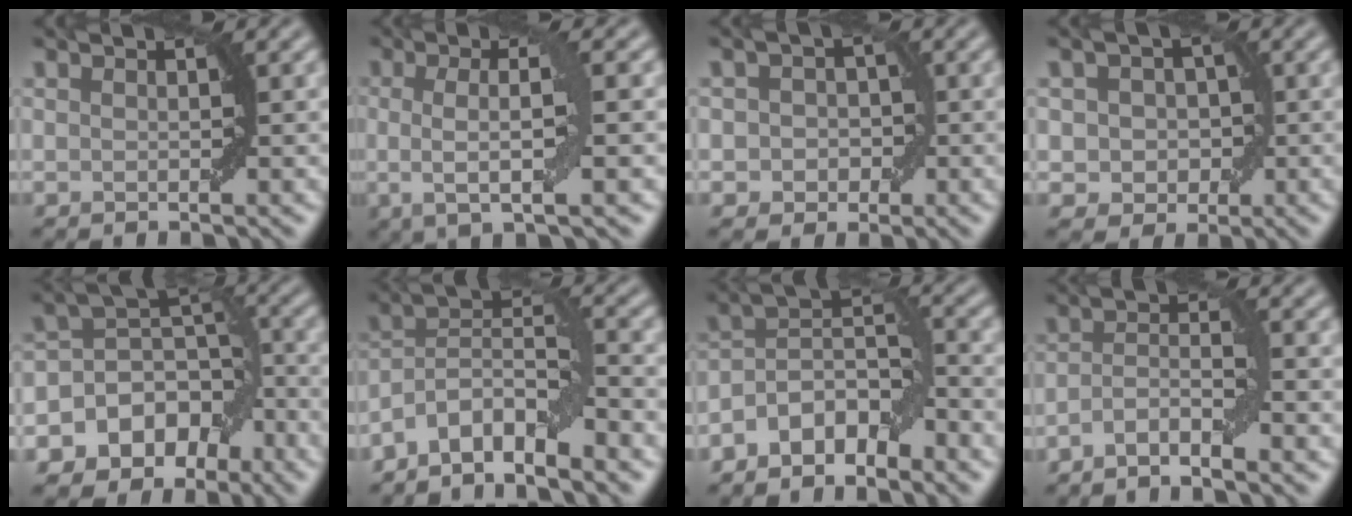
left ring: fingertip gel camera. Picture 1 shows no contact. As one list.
[{"total": 5.0, "force": [-0.1, 1.1, 4.9], "torque": [-0.084, 0.000, -0.004]}, {"total": 2.6, "force": [-0.2, 2.4, 1.0], "torque": [0.007, 0.006, -0.015]}, {"total": 3.2, "force": [0.0, 2.8, 1.5], "torque": [-0.007, 0.007, -0.011]}, {"total": 8.5, "force": [-5.0, 6.2, 3.1], "torque": [-0.040, 0.021, -0.091]}, {"total": 6.0, "force": [-4.5, 1.4, 3.8], "torque": [-0.061, 0.009, -0.086]}, {"total": 5.5, "force": [-3.6, 2.5, 3.4], "torque": [-0.053, 0.008, -0.074]}, {"total": 2.9, "force": [-2.0, 0.3, 2.1], "torque": [-0.040, 0.007, -0.047]}]